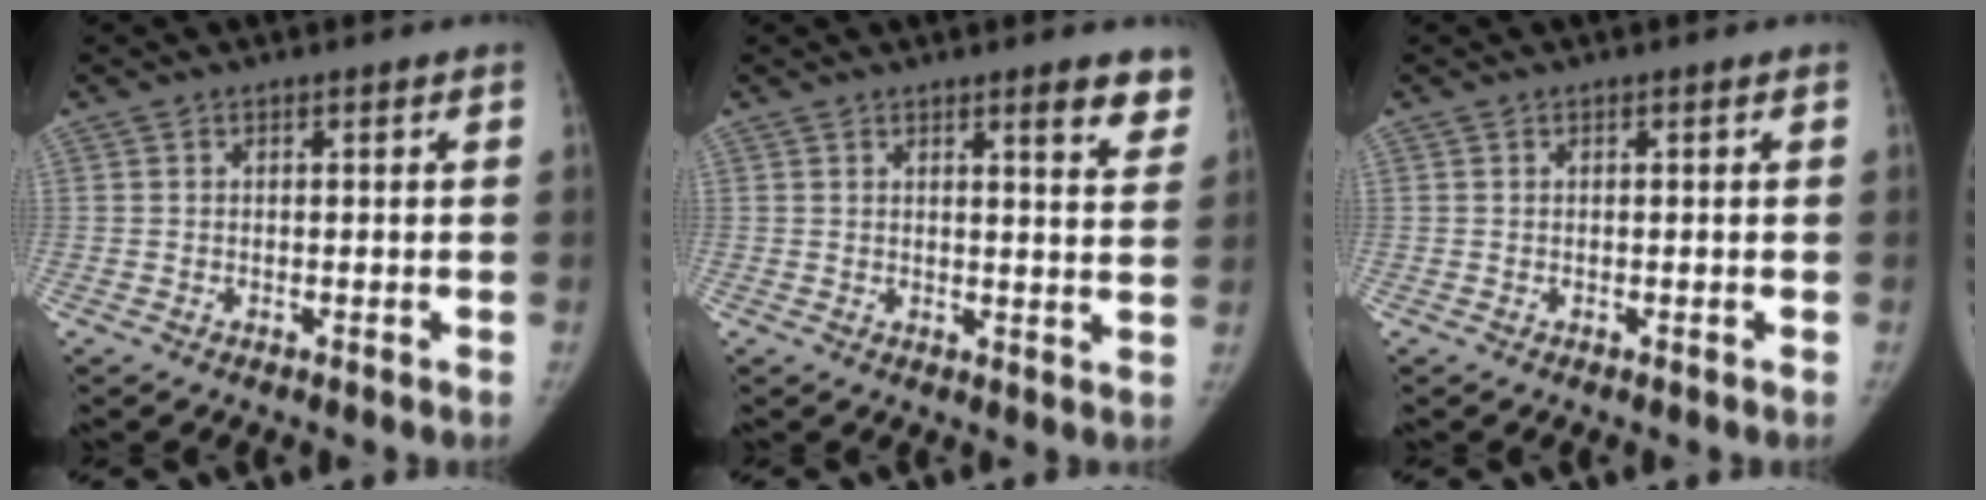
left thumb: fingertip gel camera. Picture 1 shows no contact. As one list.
[{"total": 6.7, "force": [4.6, 1.4, 4.6], "torque": [-0.036, -0.025, 0.053]}, {"total": 0.0}]